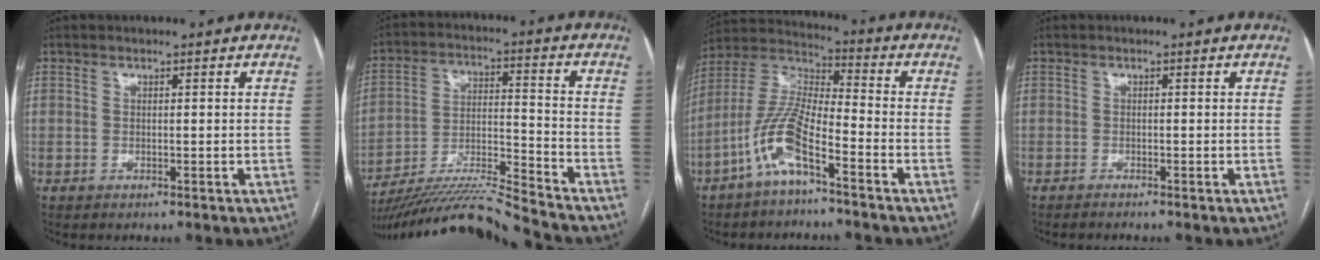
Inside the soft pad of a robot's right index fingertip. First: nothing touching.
{"total": 15.9, "force": [-15.1, -2.3, 4.6], "torque": [-0.082, 0.007, -0.263]}
{"total": 10.3, "force": [-5.6, 2.0, 8.4], "torque": [-0.196, 0.006, -0.116]}
{"total": 1.5, "force": [-1.4, -0.2, 0.6], "torque": [-0.007, 0.000, -0.019]}